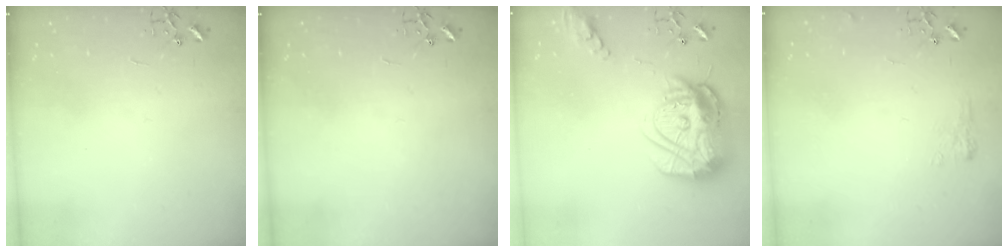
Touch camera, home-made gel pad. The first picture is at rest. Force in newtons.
{"total": 0.0}
{"total": 18.8, "press": 18.8, "slide": 1.8}
{"total": 6.4, "press": 6.3, "slide": 0.8}